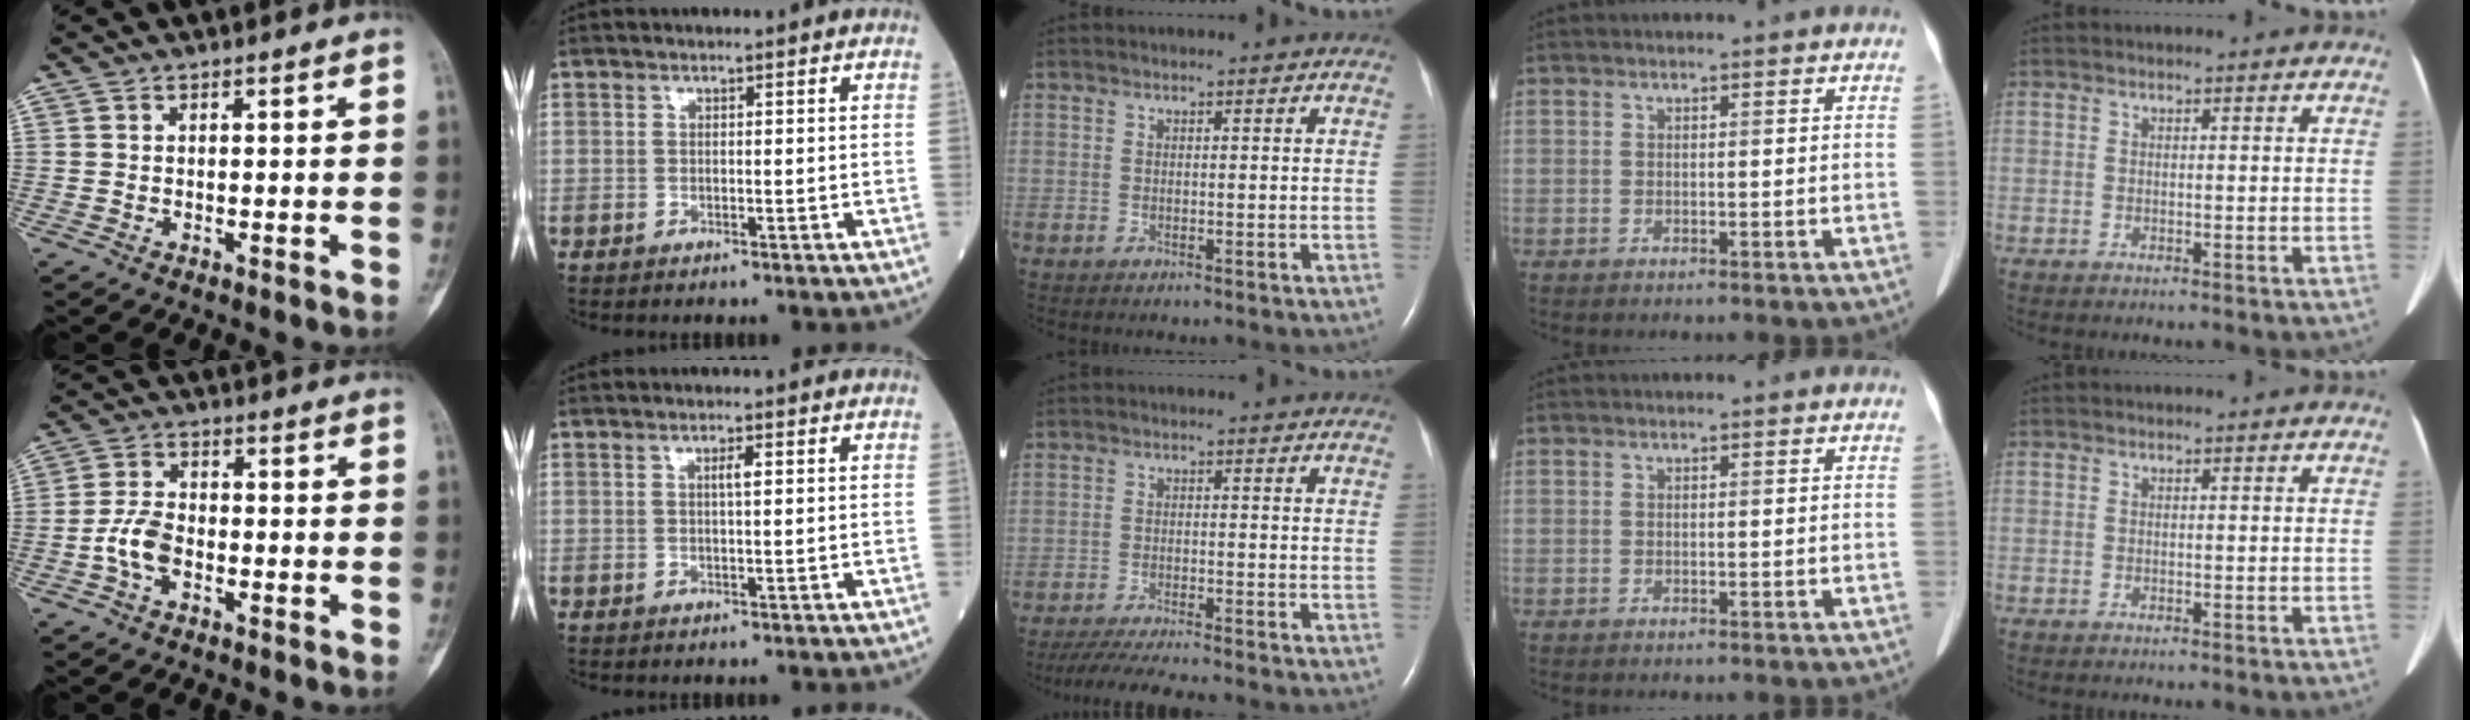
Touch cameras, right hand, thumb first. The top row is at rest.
{"thumb": {"total": 5.7, "force": [-2.0, 3.4, 4.1], "torque": [-0.084, 0.020, -0.043]}, "index": {"total": 1.4, "force": [0.4, 0.1, 1.4], "torque": [-0.026, 0.002, 0.005]}, "middle": {"total": 9.0, "force": [-7.9, -0.1, 4.3], "torque": [-0.061, -0.023, -0.127]}}